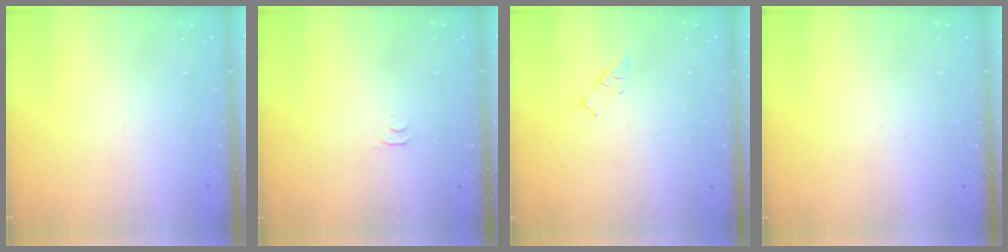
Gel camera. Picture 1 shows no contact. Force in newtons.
{"total": 2.8, "press": 2.7, "slide": 0.5}
{"total": 2.6, "press": 2.6, "slide": 0.3}
{"total": 0.0}